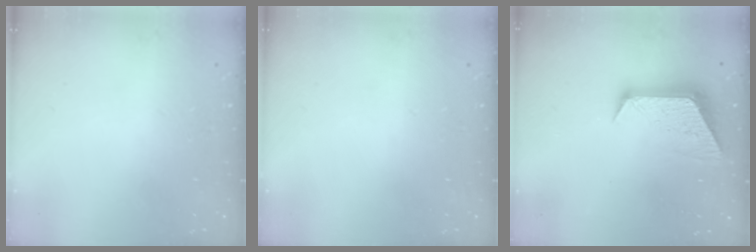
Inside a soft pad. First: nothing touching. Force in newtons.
{"total": 0.0}
{"total": 9.9, "press": 9.8, "slide": 0.8}